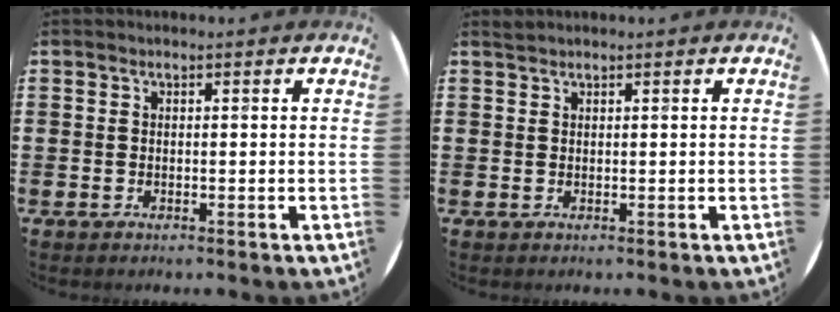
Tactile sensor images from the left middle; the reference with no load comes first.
{"total": 0.5, "force": [0.5, -0.1, 0.0], "torque": [-0.001, 0.000, 0.011]}